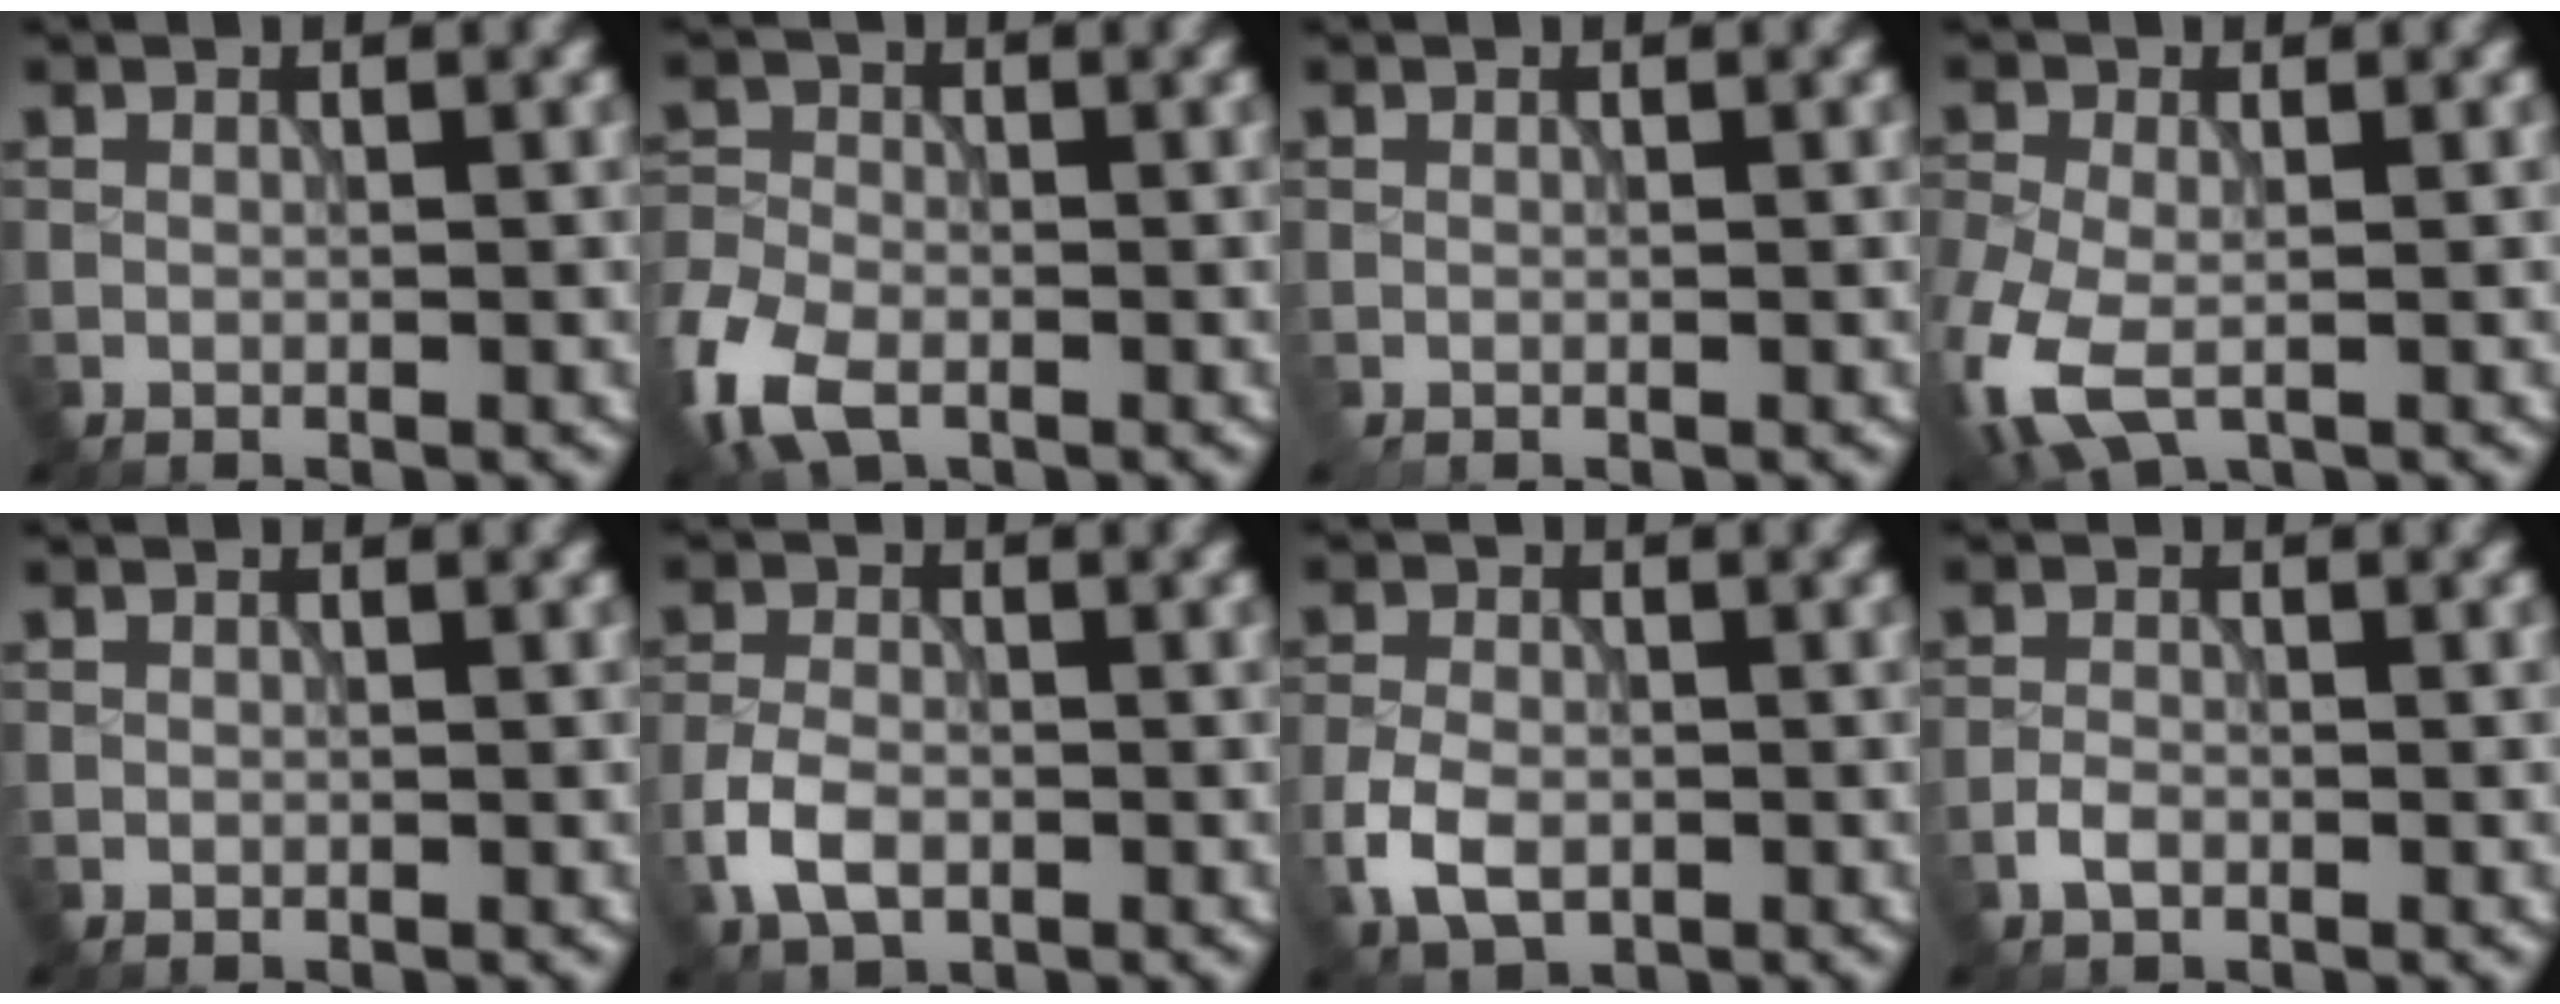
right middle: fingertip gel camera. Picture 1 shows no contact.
{"total": 6.7, "force": [-3.5, 4.1, 3.9], "torque": [-0.101, -0.014, -0.081]}
{"total": 0.0}
{"total": 6.7, "force": [-2.4, 4.2, 4.7], "torque": [-0.128, -0.020, -0.050]}
{"total": 0.0}
{"total": 3.9, "force": [-1.7, 2.5, 2.4], "torque": [-0.054, -0.003, -0.039]}
{"total": 4.5, "force": [-1.8, 3.0, 2.8], "torque": [-0.063, -0.005, -0.041]}
{"total": 1.5, "force": [-1.0, 0.9, 0.8], "torque": [-0.014, 0.001, -0.023]}